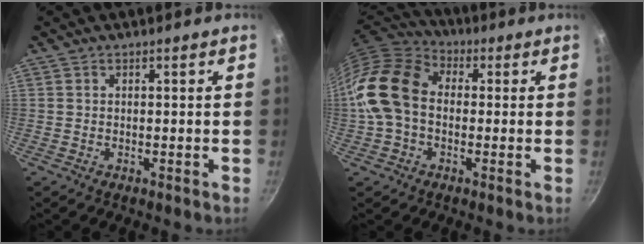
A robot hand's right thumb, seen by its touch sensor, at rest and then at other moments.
{"total": 14.5, "force": [-0.4, 10.7, 9.8], "torque": [-0.162, 0.034, -0.027]}